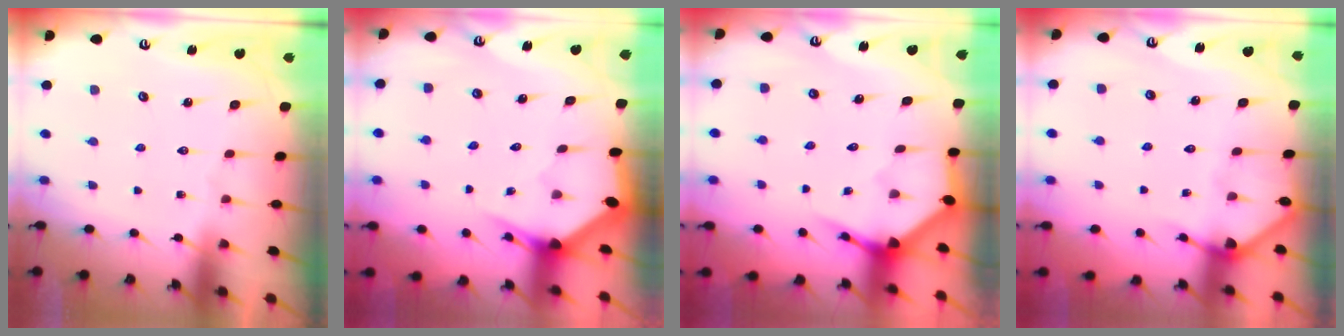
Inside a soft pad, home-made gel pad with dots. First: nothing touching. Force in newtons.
{"total": 3.0, "press": 3.0, "slide": 0.0}
{"total": 3.7, "press": 3.7, "slide": 0.2}
{"total": 3.4, "press": 3.4, "slide": 0.3}